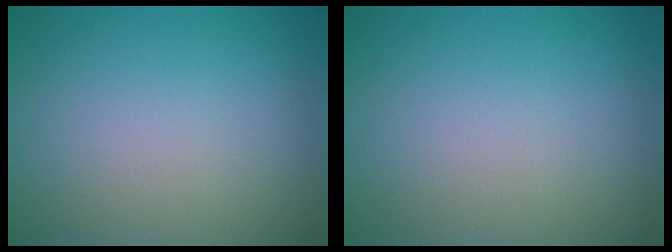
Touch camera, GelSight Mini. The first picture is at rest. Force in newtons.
{"total": 0.0}